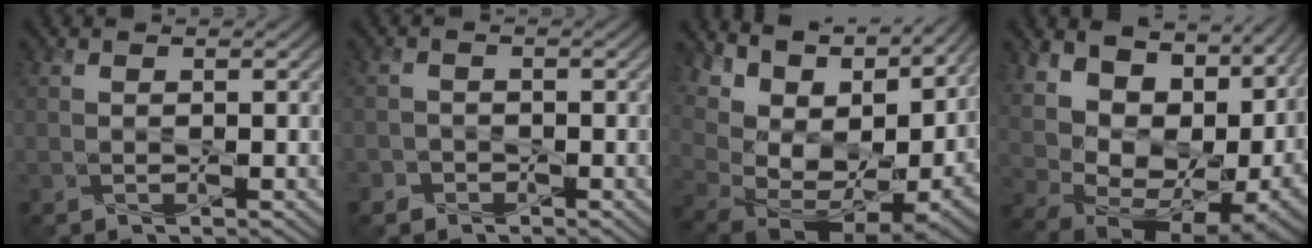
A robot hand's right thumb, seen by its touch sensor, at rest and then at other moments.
{"total": 1.8, "force": [-1.5, 1.0, -0.2], "torque": [0.012, 0.001, -0.031]}
{"total": 16.7, "force": [8.1, 9.6, 11.0], "torque": [-0.207, 0.035, 0.162]}
{"total": 19.1, "force": [6.3, 12.8, 12.7], "torque": [-0.220, 0.031, 0.144]}